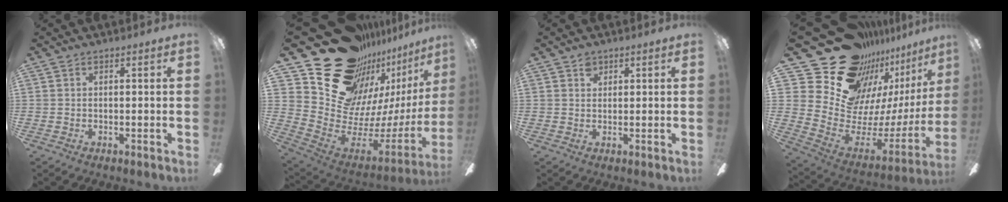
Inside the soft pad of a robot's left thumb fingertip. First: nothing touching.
{"total": 24.5, "force": [17.0, 14.5, 9.9], "torque": [-0.126, -0.147, 0.352]}
{"total": 2.4, "force": [1.6, 1.6, 0.7], "torque": [0.000, -0.007, 0.027]}
{"total": 25.2, "force": [18.7, 13.8, 9.7], "torque": [-0.166, -0.162, 0.380]}